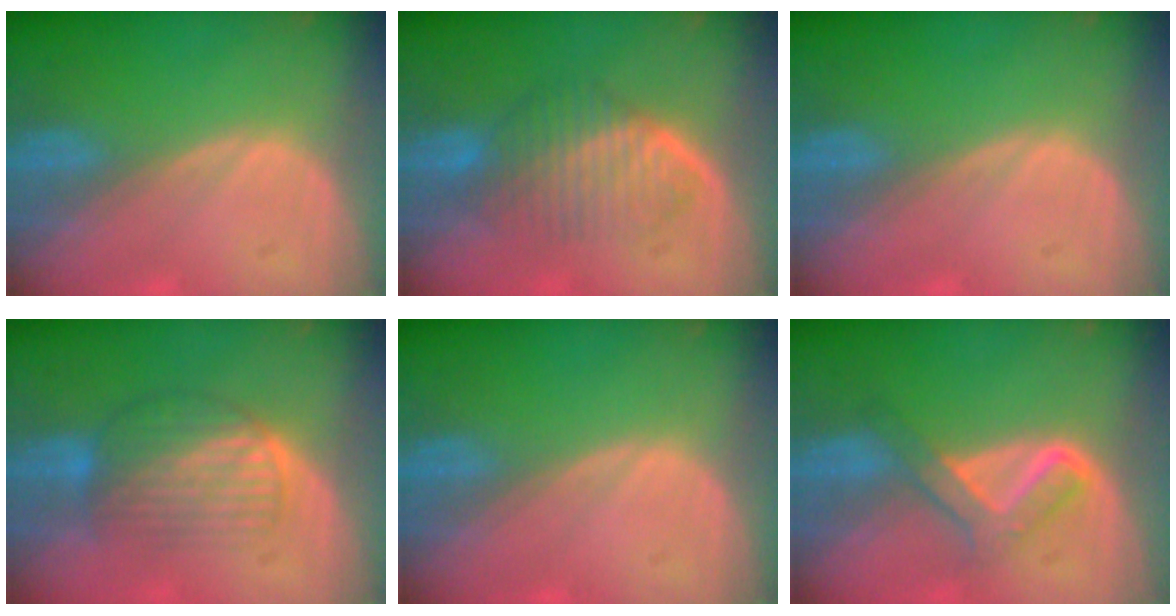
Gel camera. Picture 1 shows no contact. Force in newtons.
{"total": 6.8, "press": 6.5, "slide": 1.8}
{"total": 0.0}
{"total": 6.8, "press": 6.5, "slide": 2.0}
{"total": 0.0}
{"total": 5.1, "press": 5.0, "slide": 0.8}